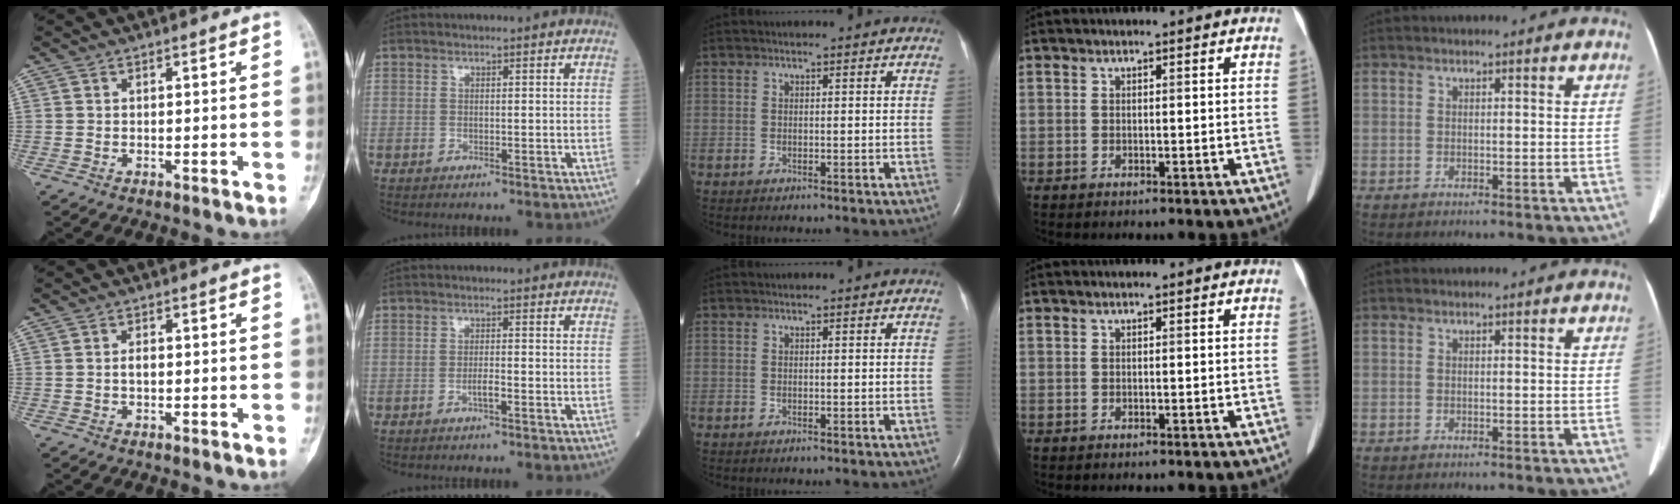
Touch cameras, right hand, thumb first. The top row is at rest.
{"thumb": {"total": 1.4, "force": [-0.1, 0.8, 1.1], "torque": [-0.019, 0.003, -0.002]}, "index": {"total": 1.6, "force": [-0.7, 0.1, 1.4], "torque": [-0.026, 0.001, -0.014]}}